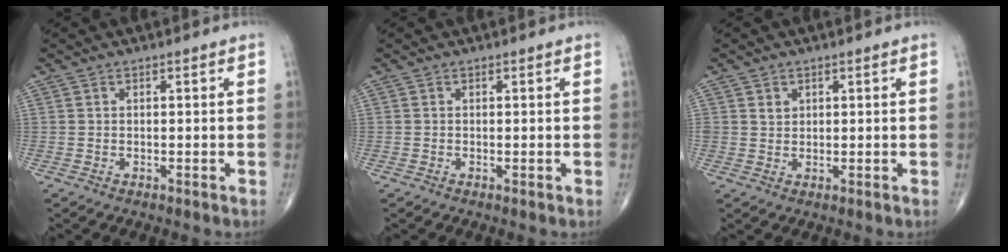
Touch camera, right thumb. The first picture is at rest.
{"total": 0.0}
{"total": 1.8, "force": [0.8, 1.5, 0.5], "torque": [0.003, -0.005, 0.014]}